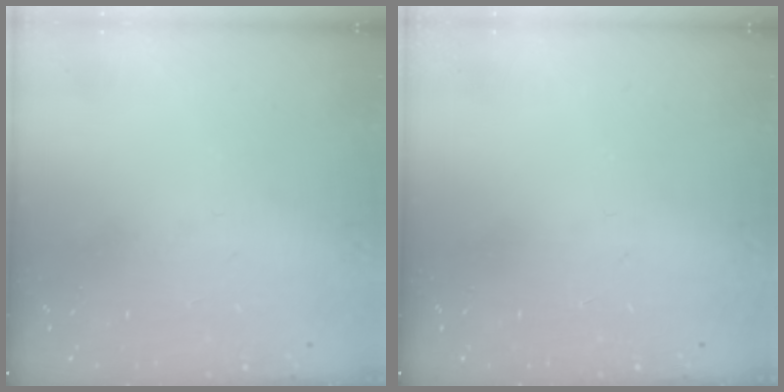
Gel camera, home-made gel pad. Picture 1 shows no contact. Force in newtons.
{"total": 0.0}